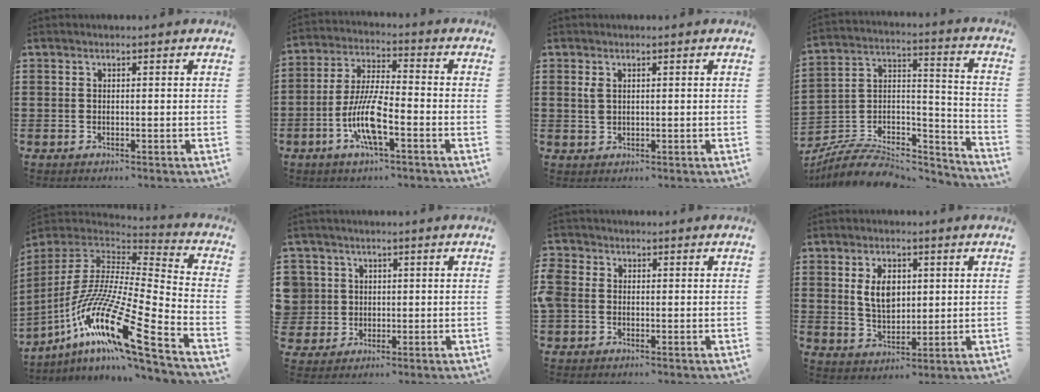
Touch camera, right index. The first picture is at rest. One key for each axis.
{"total": 9.0, "fx": -3.5, "fy": 2.2, "fz": 8.0, "tx": -0.183, "ty": -0.014, "tz": -0.073}
{"total": 1.7, "fx": 0.6, "fy": 1.0, "fz": 1.2, "tx": -0.028, "ty": 0.005, "tz": 0.011}
{"total": 7.6, "fx": -6.3, "fy": 3.1, "fz": 2.8, "tx": -0.057, "ty": 0.007, "tz": -0.124}
{"total": 17.7, "fx": -10.9, "fy": 2.2, "fz": 13.8, "tx": -0.292, "ty": -0.005, "tz": -0.212}
{"total": 4.2, "fx": 0.8, "fy": 4.1, "fz": 0.1, "tx": -0.031, "ty": 0.012, "tz": 0.012}
{"total": 2.0, "fx": -0.5, "fy": 1.6, "fz": 1.0, "tx": -0.037, "ty": 0.001, "tz": -0.017}
{"total": 5.7, "fx": 1.2, "fy": 3.6, "fz": 4.2, "tx": -0.084, "ty": 0.011, "tz": 0.018}